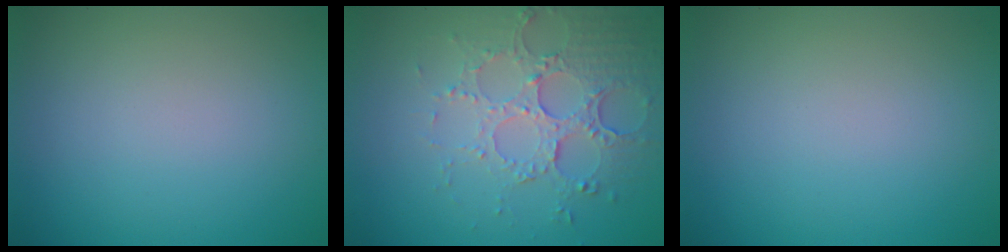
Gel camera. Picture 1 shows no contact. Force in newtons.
{"total": 5.3, "press": 3.9, "slide": 3.6}
{"total": 0.0}